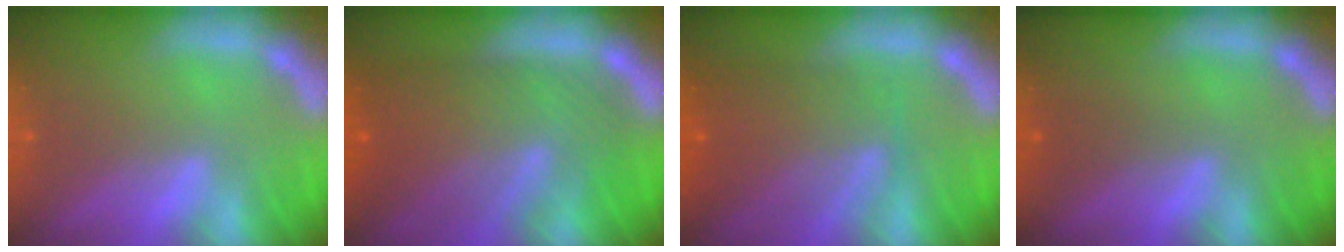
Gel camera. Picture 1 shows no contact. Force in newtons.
{"total": 10.0}
{"total": 7.1}
{"total": 0.9}